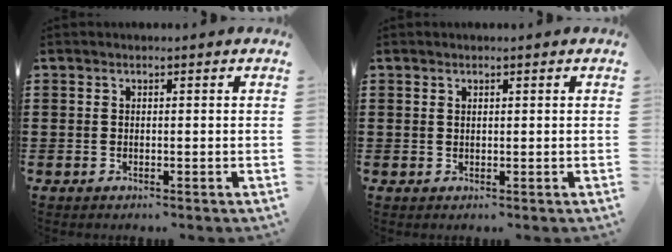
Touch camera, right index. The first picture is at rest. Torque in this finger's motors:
{"motor_torque": [-0.67, 1.14, -0.04, -0.01]}